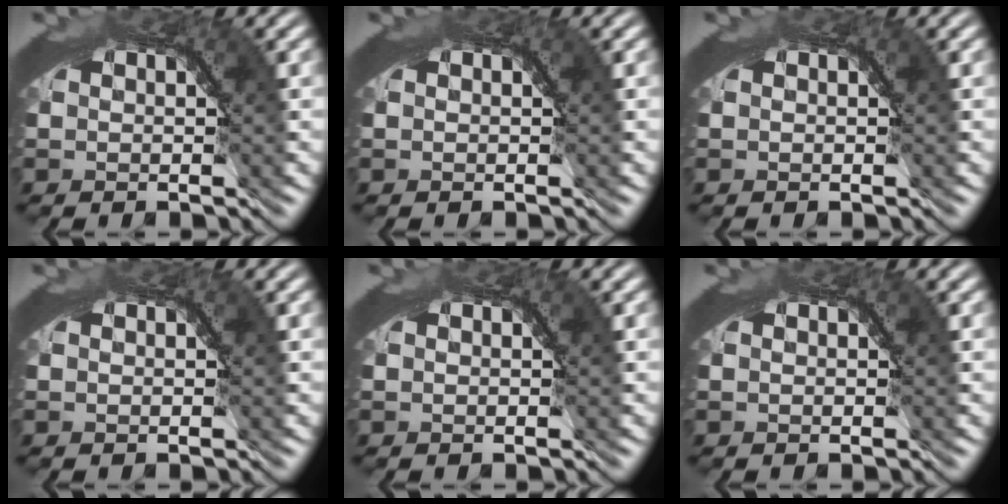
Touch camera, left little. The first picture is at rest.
{"total": 0.0}
{"total": 0.0}
{"total": 0.0}
{"total": 0.0}
{"total": 0.0}